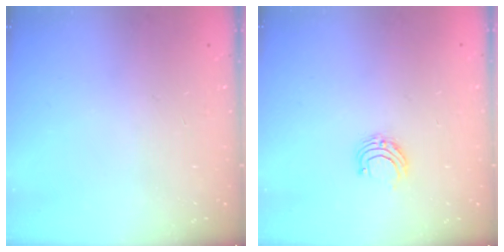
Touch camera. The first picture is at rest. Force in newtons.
{"total": 5.0, "press": 5.0, "slide": 0.5}